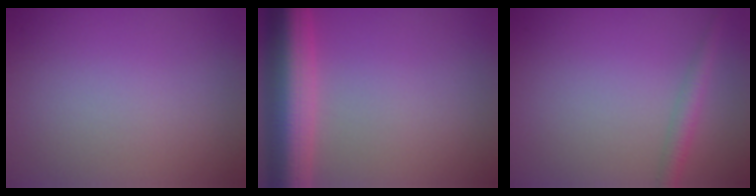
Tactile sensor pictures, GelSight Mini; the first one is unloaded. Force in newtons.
{"total": 8.8, "press": 8.8, "slide": 0.4}
{"total": 2.2, "press": 2.2, "slide": 0.1}